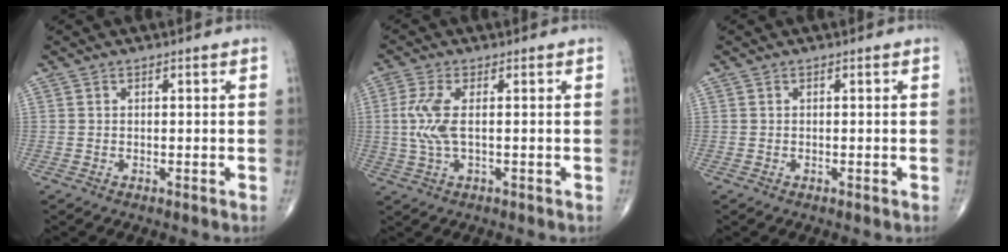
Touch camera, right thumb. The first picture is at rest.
{"total": 6.0, "force": [0.4, 2.0, 5.7], "torque": [-0.157, 0.002, 0.005]}
{"total": 0.0}